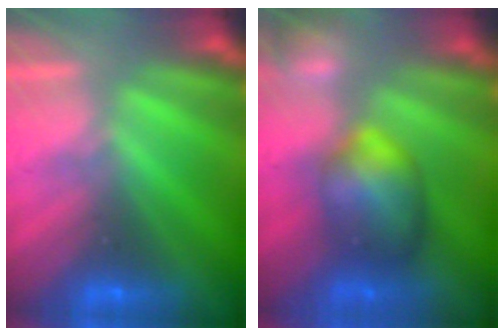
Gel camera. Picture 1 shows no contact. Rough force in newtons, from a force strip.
{"total": 7.9}